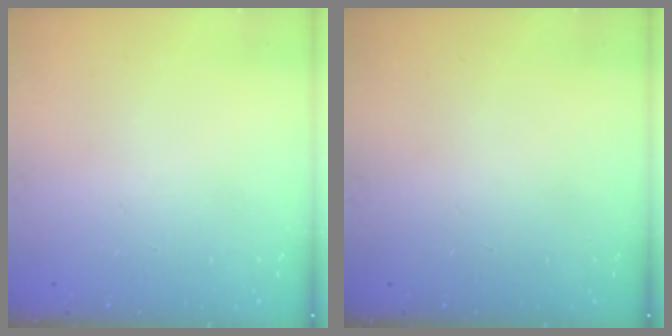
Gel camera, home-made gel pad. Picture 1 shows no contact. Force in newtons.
{"total": 0.0}